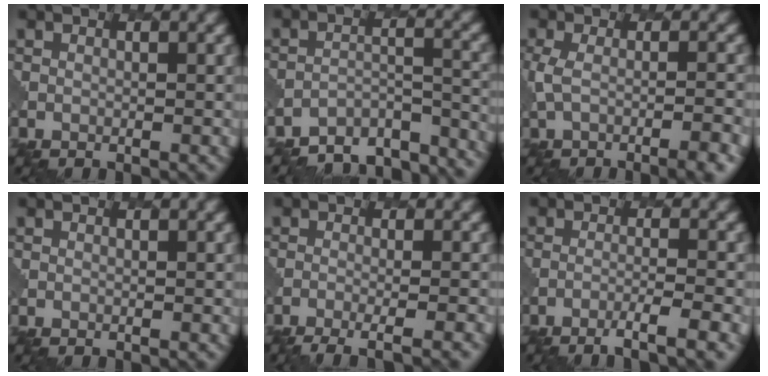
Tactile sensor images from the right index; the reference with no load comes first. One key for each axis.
{"total": 8.6, "fx": -7.9, "fy": 2.4, "fz": 2.1, "tx": -0.027, "ty": -0.002, "tz": -0.107}
{"total": 5.9, "fx": -2.0, "fy": 2.0, "fz": 5.2, "tx": -0.082, "ty": -0.013, "tz": -0.035}
{"total": 0.0}
{"total": 4.4, "fx": -2.9, "fy": 0.9, "fz": 3.1, "tx": -0.036, "ty": 0.003, "tz": -0.052}
{"total": 3.8, "fx": -2.4, "fy": 0.4, "fz": 2.9, "tx": -0.042, "ty": 0.006, "tz": -0.049}